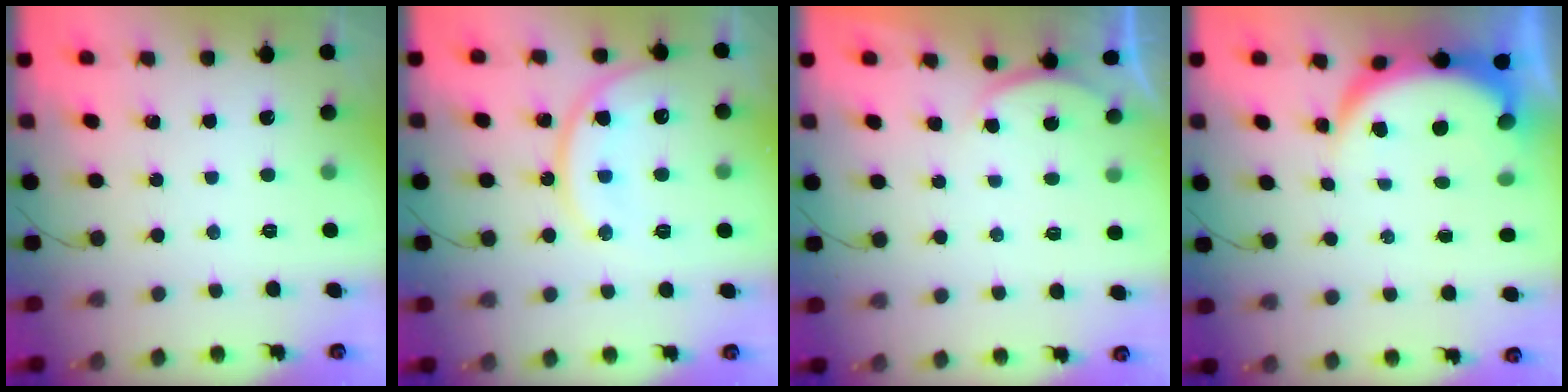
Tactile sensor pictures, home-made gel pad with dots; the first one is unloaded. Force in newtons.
{"total": 12.3, "press": 12.2, "slide": 0.9}
{"total": 2.8, "press": 2.7, "slide": 0.6}
{"total": 6.4, "press": 6.4, "slide": 0.9}